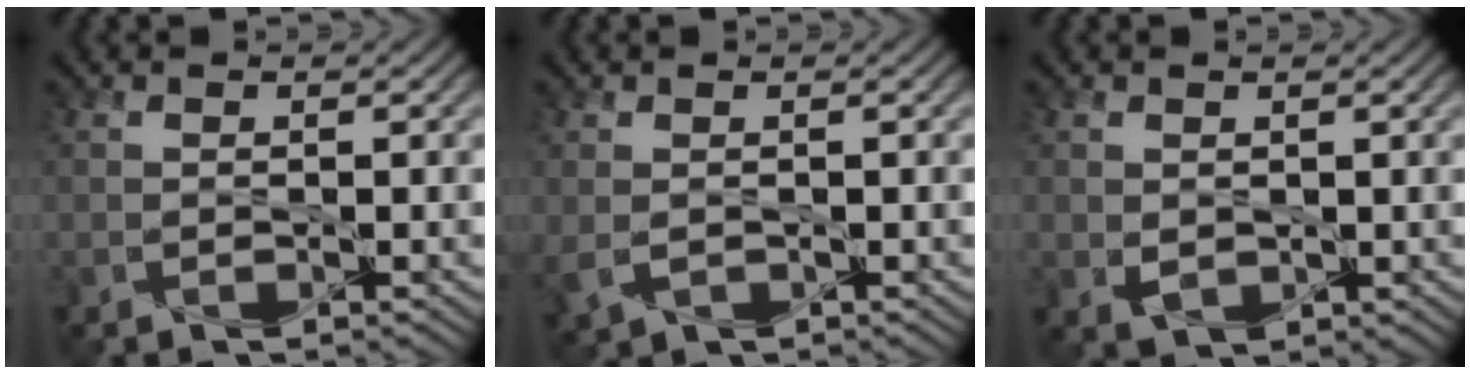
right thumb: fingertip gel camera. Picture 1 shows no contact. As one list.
[{"total": 2.5, "force": [-0.3, 1.8, 1.8], "torque": [-0.052, -0.011, -0.001]}, {"total": 1.8, "force": [0.6, 1.5, 0.9], "torque": [-0.025, -0.005, 0.016]}]